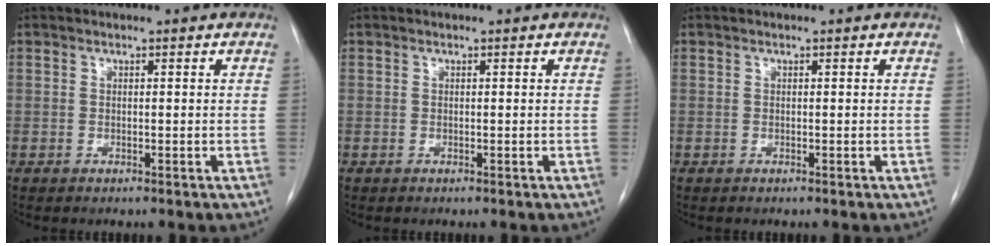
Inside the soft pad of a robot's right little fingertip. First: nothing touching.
{"total": 0.0}
{"total": 0.0}